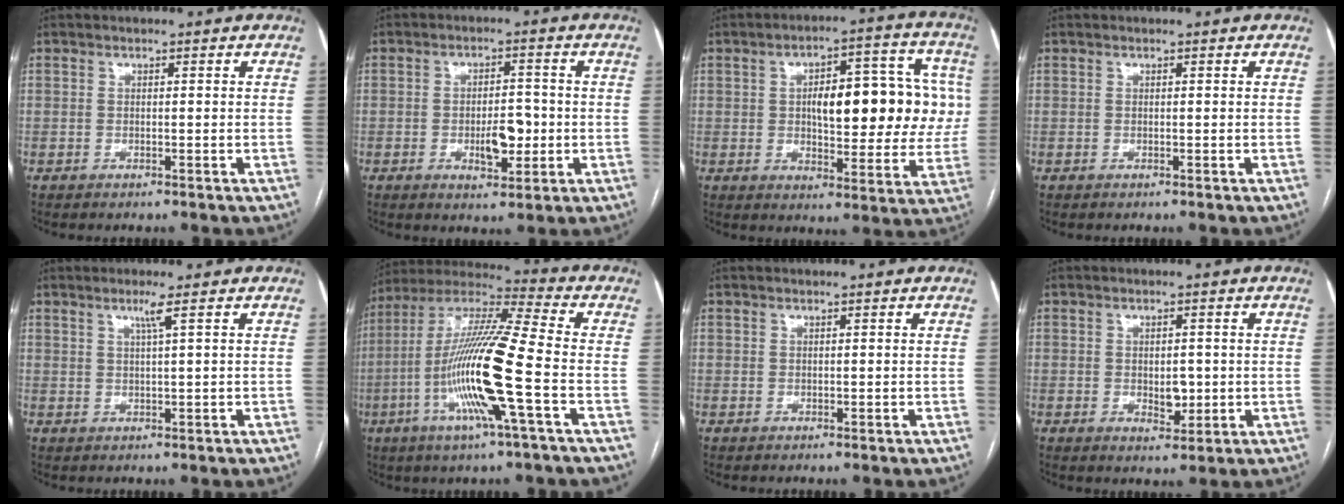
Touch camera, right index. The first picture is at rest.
{"total": 5.9, "force": [-1.3, 2.5, 5.2], "torque": [-0.081, 0.002, -0.014]}
{"total": 17.0, "force": [2.2, 6.8, 15.4], "torque": [-0.193, 0.039, 0.037]}
{"total": 0.0}
{"total": 2.0, "force": [1.2, -0.7, 1.5], "torque": [-0.031, -0.006, 0.024]}
{"total": 17.8, "force": [-4.8, 0.0, 17.1], "torque": [-0.343, -0.009, -0.101]}
{"total": 0.0}
{"total": 3.6, "force": [-0.3, 2.1, 2.9], "torque": [-0.040, -0.003, 0.003]}